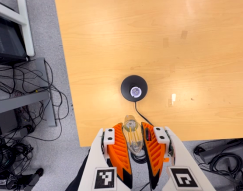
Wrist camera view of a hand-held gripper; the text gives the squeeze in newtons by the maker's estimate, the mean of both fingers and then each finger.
{"total": 21.2, "left": 25.5, "right": 16.9}